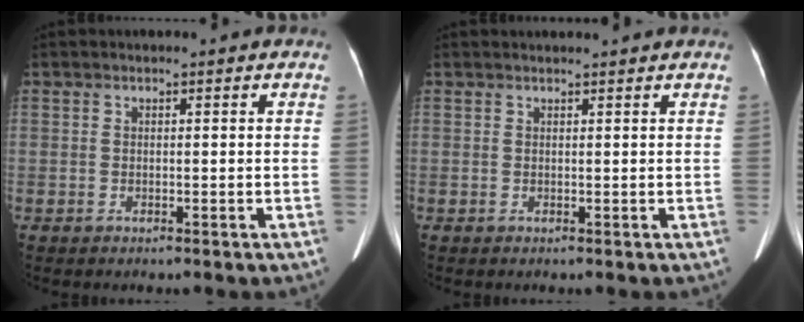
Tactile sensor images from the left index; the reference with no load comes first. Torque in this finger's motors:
{"motor_torque": [-0.57, -0.62, -0.22, -0.04]}